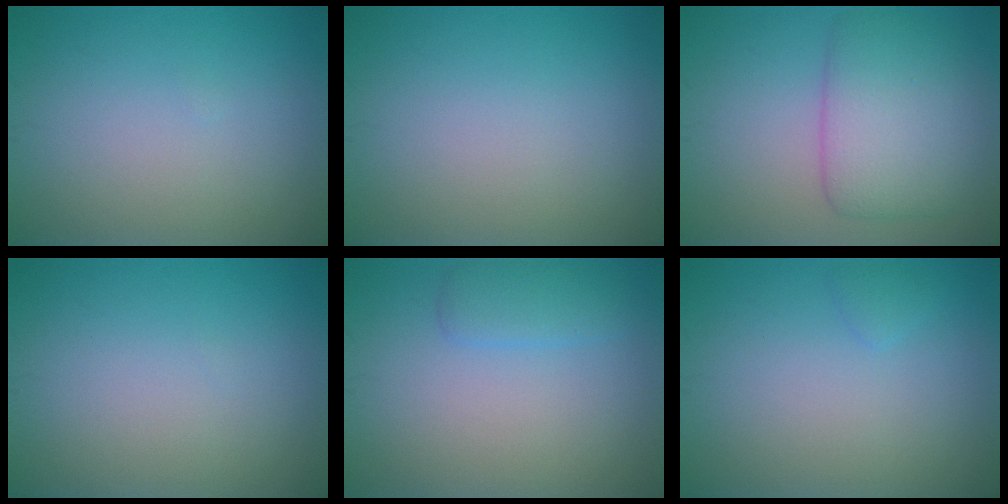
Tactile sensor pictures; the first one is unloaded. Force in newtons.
{"total": 0.0}
{"total": 5.7, "press": 5.7, "slide": 0.2}
{"total": 0.0}
{"total": 1.8, "press": 1.8, "slide": 0.2}
{"total": 0.7, "press": 0.7, "slide": 0.0}